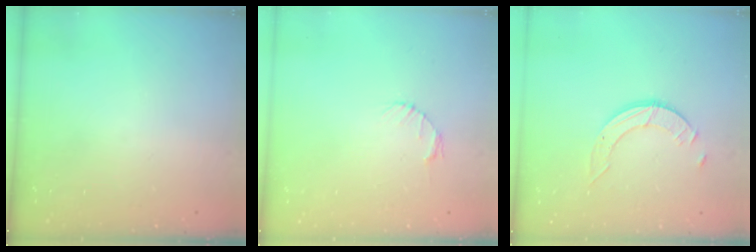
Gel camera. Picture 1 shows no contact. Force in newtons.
{"total": 2.7, "press": 2.7, "slide": 0.4}
{"total": 3.7, "press": 3.6, "slide": 0.4}